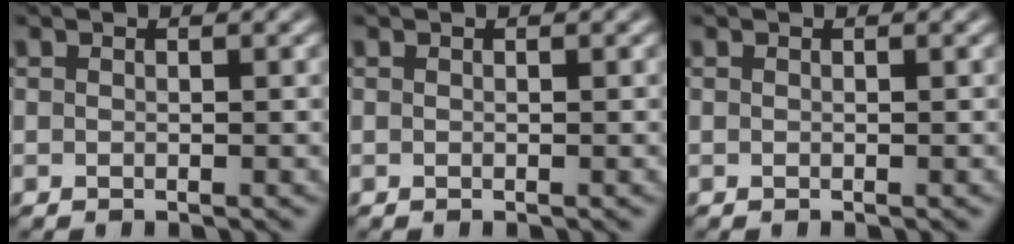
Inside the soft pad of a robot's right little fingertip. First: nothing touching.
{"total": 0.0}
{"total": 0.0}